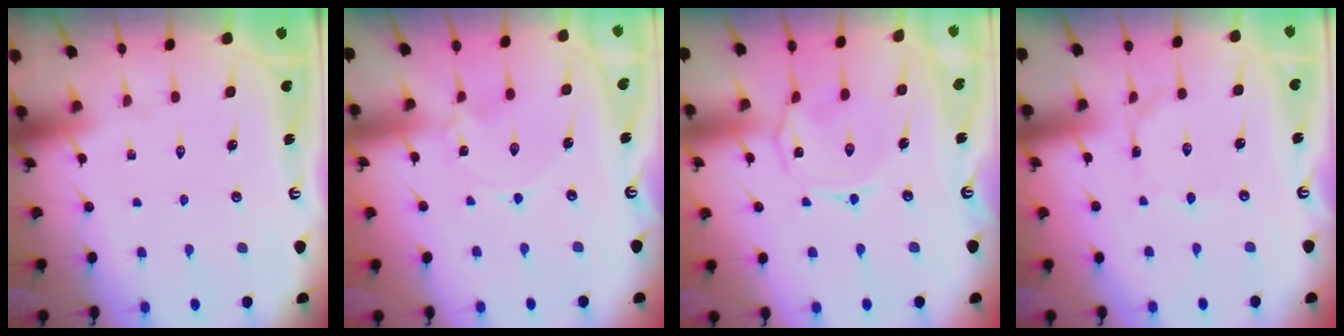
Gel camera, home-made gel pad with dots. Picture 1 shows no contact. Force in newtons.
{"total": 0.0}
{"total": 1.5, "press": 1.4, "slide": 0.5}
{"total": 0.9, "press": 0.9, "slide": 0.1}